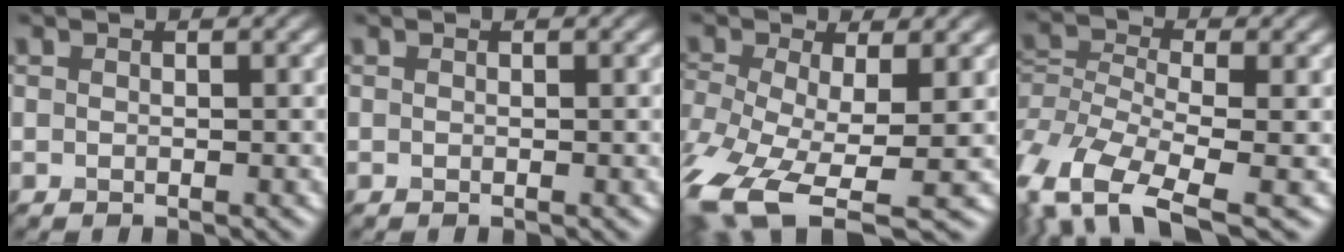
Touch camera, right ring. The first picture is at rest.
{"total": 0.0}
{"total": 12.4, "force": [-5.8, 5.6, 9.5], "torque": [-0.232, -0.043, -0.094]}
{"total": 10.4, "force": [-5.8, 4.9, 7.1], "torque": [-0.160, -0.007, -0.115]}